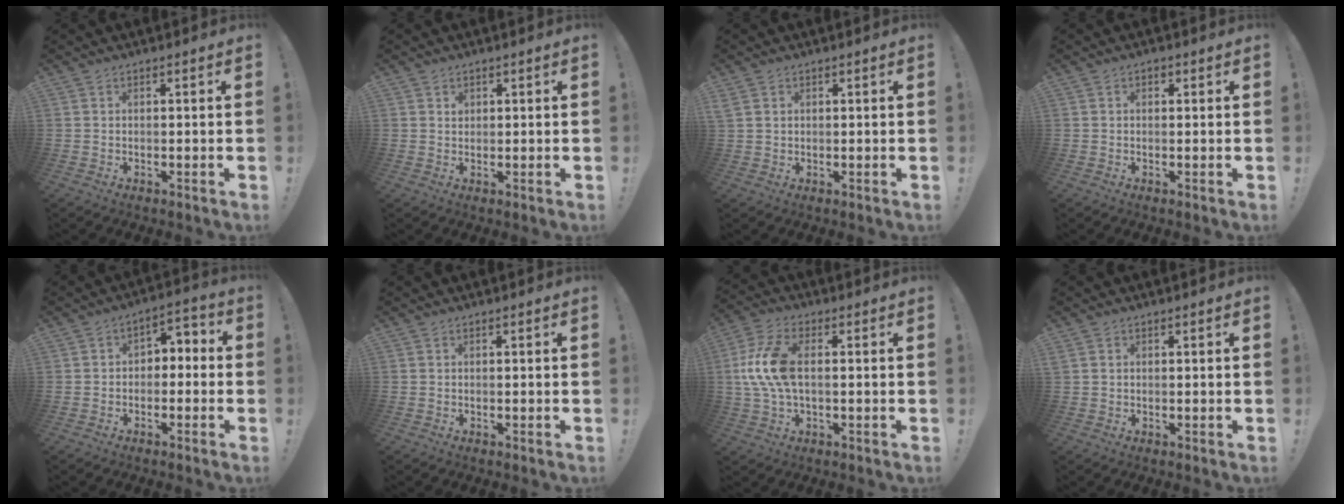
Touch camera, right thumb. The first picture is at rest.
{"total": 1.2, "force": [0.7, 0.9, 0.3], "torque": [0.003, -0.003, 0.011]}
{"total": 2.2, "force": [1.0, 1.7, 1.0], "torque": [-0.016, 0.002, 0.020]}
{"total": 0.8, "force": [0.1, 0.6, 0.4], "torque": [-0.007, 0.002, 0.002]}
{"total": 4.8, "force": [-2.5, 3.5, 2.1], "torque": [-0.028, 0.027, -0.044]}
{"total": 0.0}
{"total": 12.5, "force": [0.6, 6.5, 10.7], "torque": [-0.215, 0.001, 0.014]}
{"total": 1.1, "force": [0.4, 1.0, 0.3], "torque": [-0.011, 0.005, 0.008]}